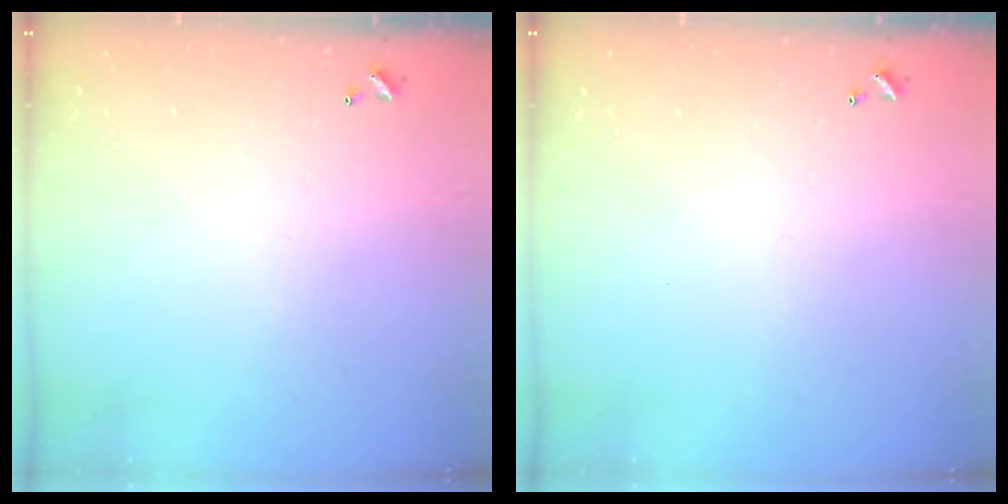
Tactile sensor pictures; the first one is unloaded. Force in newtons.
{"total": 0.0}